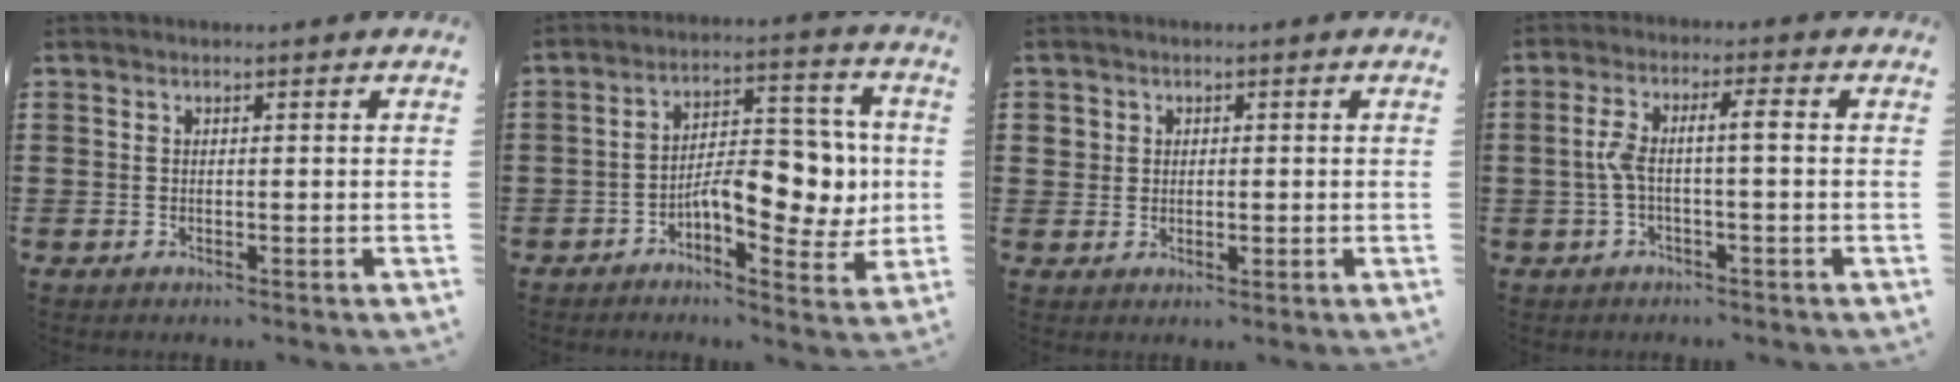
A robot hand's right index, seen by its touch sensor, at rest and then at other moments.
{"total": 9.8, "force": [-1.7, 4.7, 8.4], "torque": [-0.108, -0.001, -0.033]}
{"total": 1.6, "force": [0.5, 1.5, 0.4], "torque": [-0.014, 0.007, 0.007]}
{"total": 4.8, "force": [-0.6, 0.6, 4.7], "torque": [-0.109, -0.007, -0.023]}